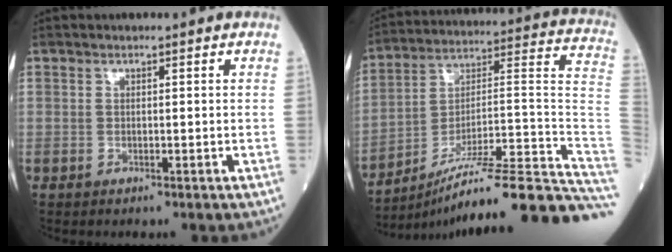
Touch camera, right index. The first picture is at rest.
{"total": 27.8, "force": [-22.3, -0.2, 16.6], "torque": [-0.131, 0.024, -0.331]}